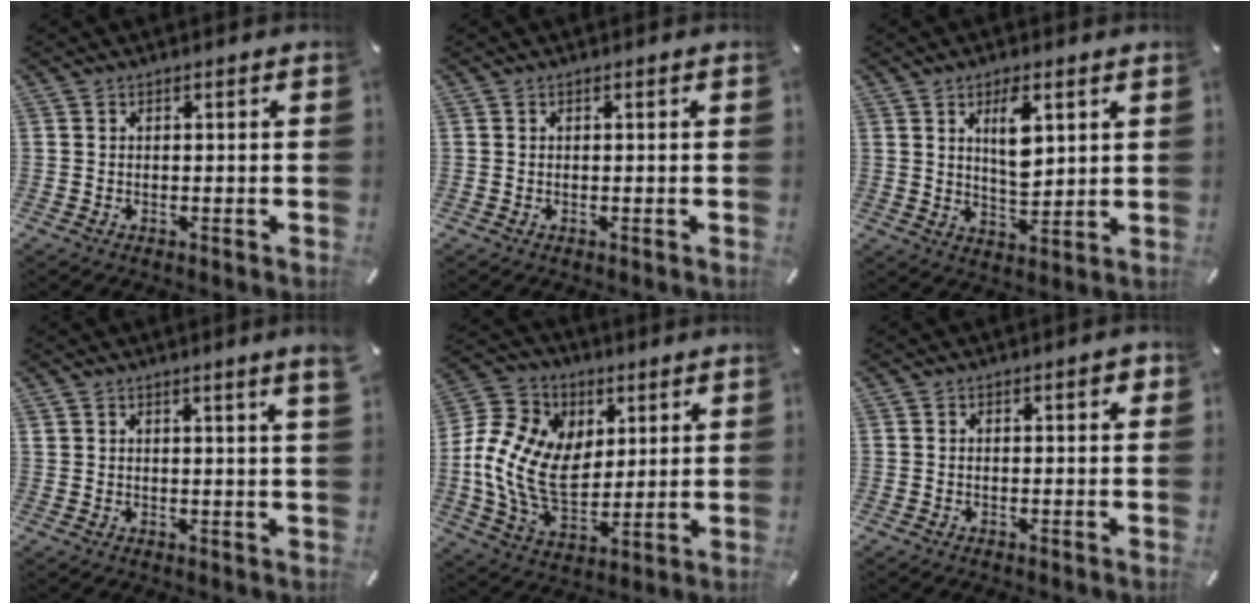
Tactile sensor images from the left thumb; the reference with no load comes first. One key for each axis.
{"total": 0.0}
{"total": 7.9, "fx": 3.5, "fy": 3.4, "fz": 6.2, "tx": -0.101, "ty": -0.015, "tz": 0.055}
{"total": 2.9, "fx": 2.0, "fy": -0.3, "fz": 2.1, "tx": -0.034, "ty": -0.010, "tz": 0.033}
{"total": 16.3, "fx": 1.9, "fy": 12.5, "fz": 10.3, "tx": -0.237, "ty": -0.017, "tz": 0.039}
{"total": 1.7, "fx": 0.5, "fy": 0.6, "fz": 1.5, "tx": -0.021, "ty": 0.002, "tz": 0.004}